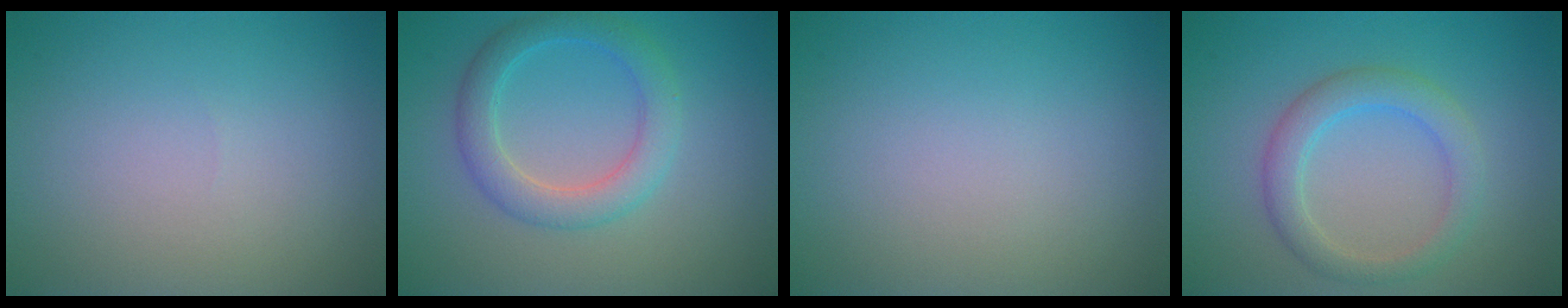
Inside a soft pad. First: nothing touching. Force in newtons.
{"total": 3.7, "press": 3.7, "slide": 0.2}
{"total": 0.0}
{"total": 3.2, "press": 3.2, "slide": 0.0}